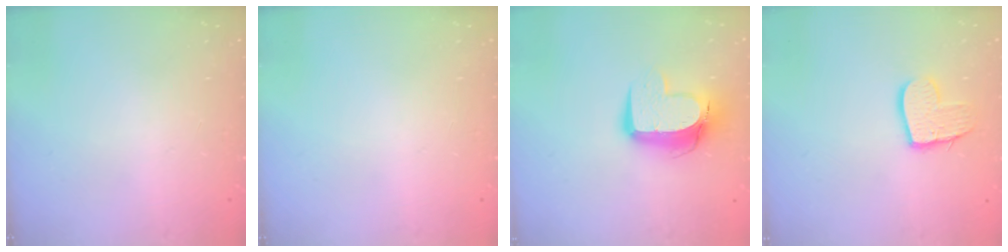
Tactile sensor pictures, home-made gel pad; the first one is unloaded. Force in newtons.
{"total": 0.0}
{"total": 11.5, "press": 11.5, "slide": 1.0}
{"total": 10.7, "press": 10.6, "slide": 0.8}